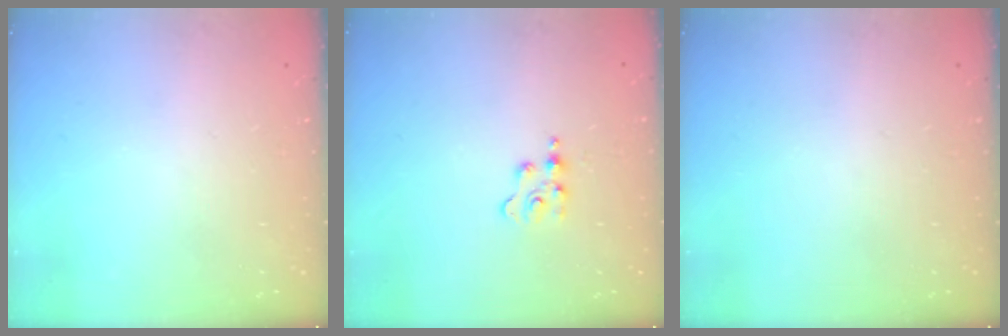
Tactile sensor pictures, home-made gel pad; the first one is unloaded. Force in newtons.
{"total": 3.0, "press": 3.0, "slide": 0.5}
{"total": 0.0}